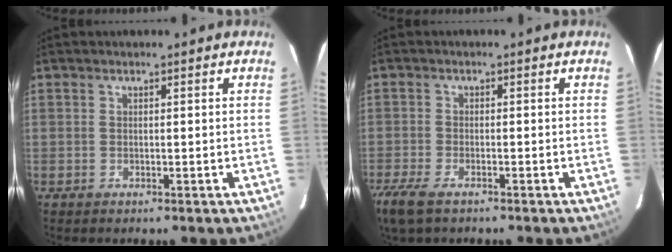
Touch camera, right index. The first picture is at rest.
{"total": 7.2, "force": [-5.2, 2.5, 4.4], "torque": [-0.116, -0.025, -0.101]}